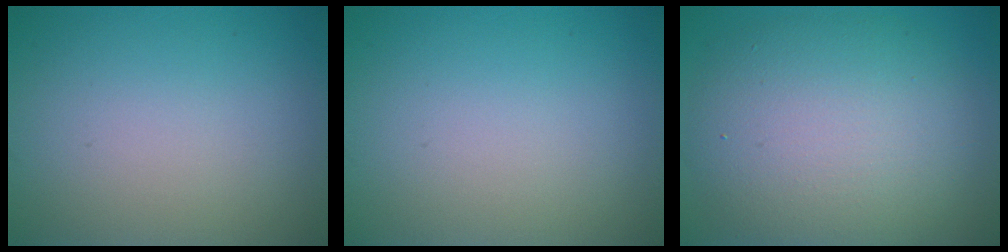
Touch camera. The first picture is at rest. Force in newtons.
{"total": 0.0}
{"total": 9.5, "press": 9.5, "slide": 0.3}